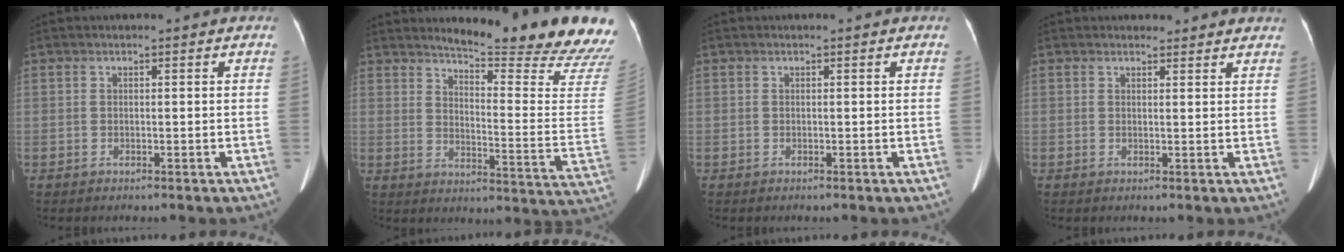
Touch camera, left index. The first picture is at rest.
{"total": 21.0, "force": [19.5, -0.9, 7.9], "torque": [-0.119, -0.138, 0.231]}
{"total": 0.0}
{"total": 3.9, "force": [3.6, 1.1, 0.8], "torque": [-0.006, 0.010, 0.038]}